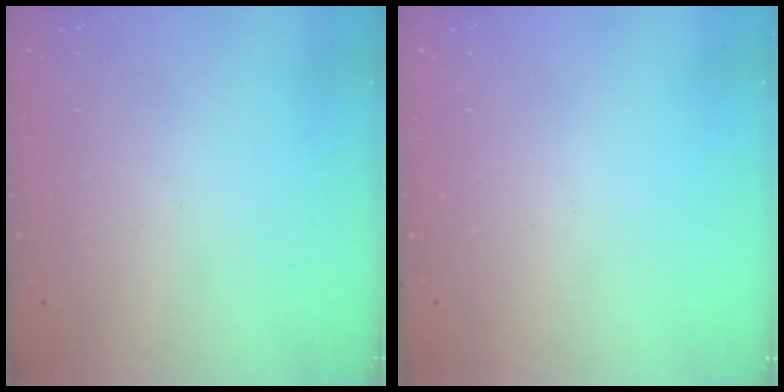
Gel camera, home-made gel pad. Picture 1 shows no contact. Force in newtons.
{"total": 0.0}